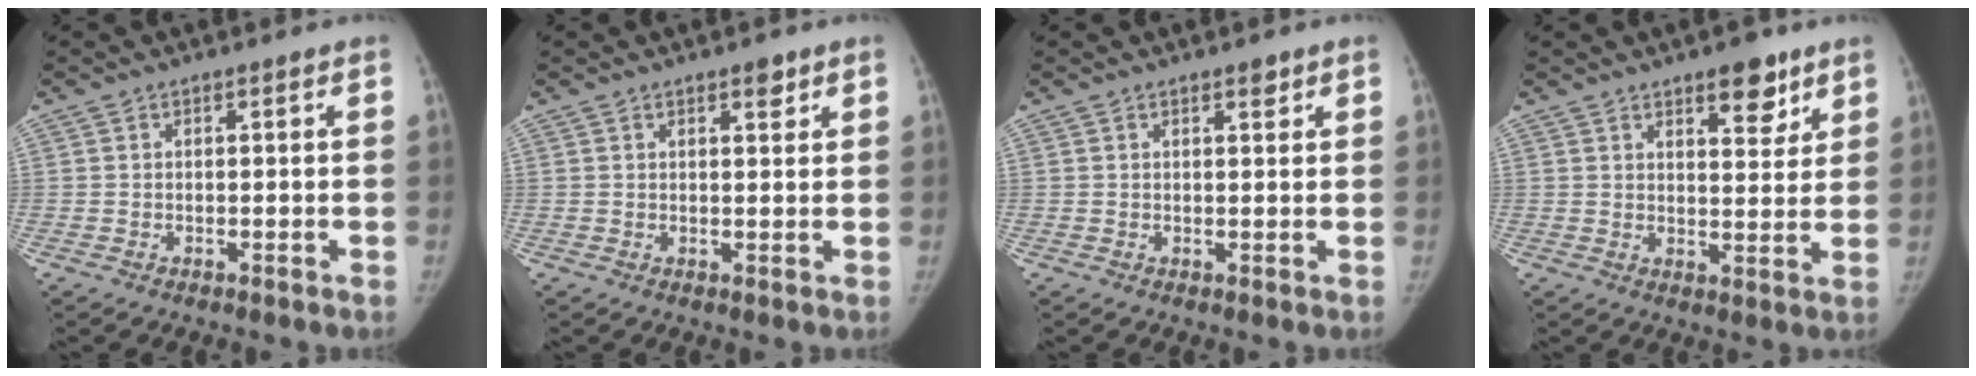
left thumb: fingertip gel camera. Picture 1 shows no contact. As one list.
[{"total": 1.9, "force": [1.3, 1.0, 1.1], "torque": [-0.003, -0.006, 0.016]}, {"total": 1.2, "force": [0.8, 0.7, 0.6], "torque": [0.003, -0.003, 0.008]}, {"total": 6.9, "force": [4.5, 3.1, 4.2], "torque": [-0.030, -0.025, 0.060]}]